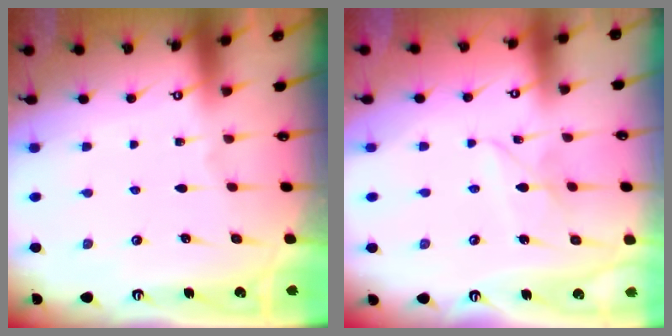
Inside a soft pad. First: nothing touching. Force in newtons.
{"total": 4.7, "press": 4.7, "slide": 0.4}